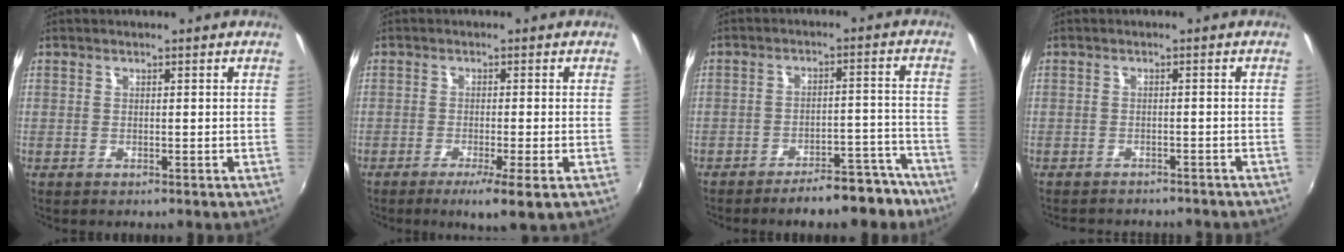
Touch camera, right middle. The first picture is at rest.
{"total": 4.8, "force": [-2.5, -0.1, 4.2], "torque": [-0.080, -0.013, -0.041]}
{"total": 11.0, "force": [-9.5, 3.4, 4.5], "torque": [-0.063, 0.028, -0.107]}
{"total": 8.4, "force": [-7.4, 2.4, 3.1], "torque": [-0.069, -0.017, -0.100]}